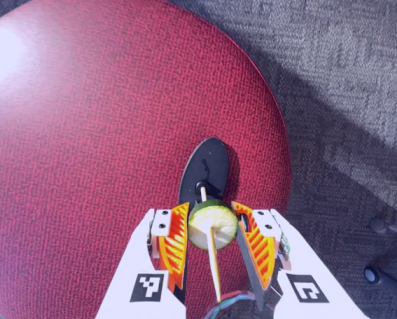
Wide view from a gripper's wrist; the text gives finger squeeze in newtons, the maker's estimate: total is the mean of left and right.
{"total": 10.0, "left": 9.6, "right": 10.4}